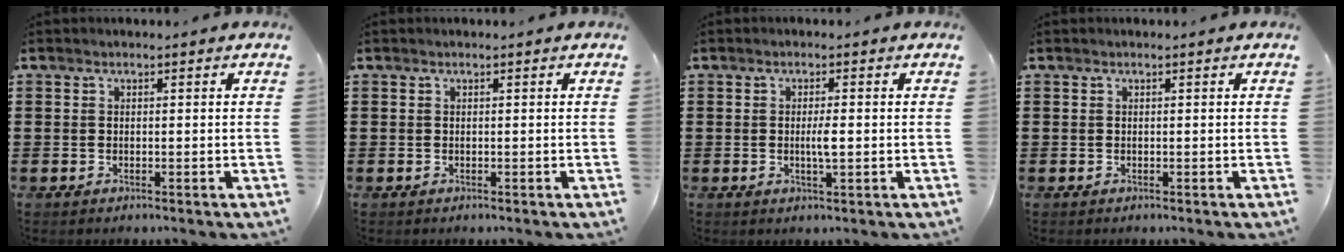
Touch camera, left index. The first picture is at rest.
{"total": 0.0}
{"total": 2.6, "force": [-0.3, 0.3, 2.5], "torque": [-0.047, -0.002, -0.007]}
{"total": 0.0}